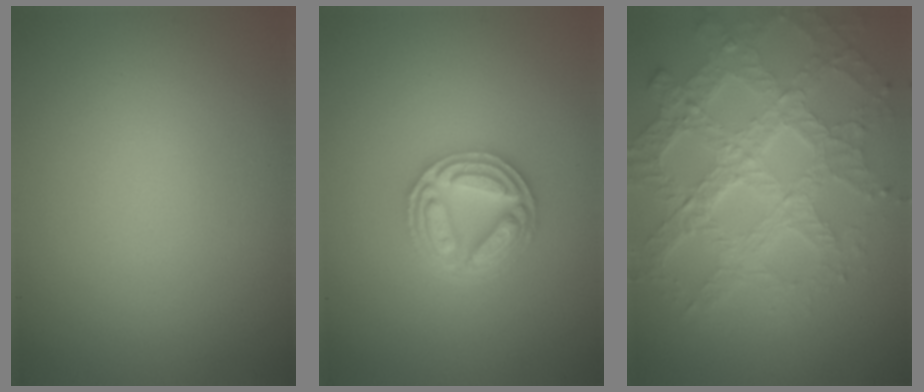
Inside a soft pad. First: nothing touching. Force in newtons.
{"total": 4.7, "press": 4.6, "slide": 0.8}
{"total": 8.0, "press": 6.1, "slide": 5.2}